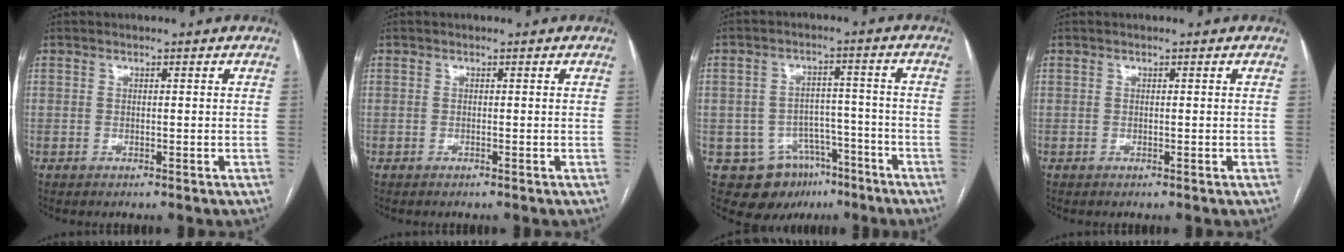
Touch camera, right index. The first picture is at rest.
{"total": 0.0}
{"total": 10.3, "force": [-5.8, 7.9, 3.1], "torque": [-0.042, 0.024, -0.077]}
{"total": 0.0}